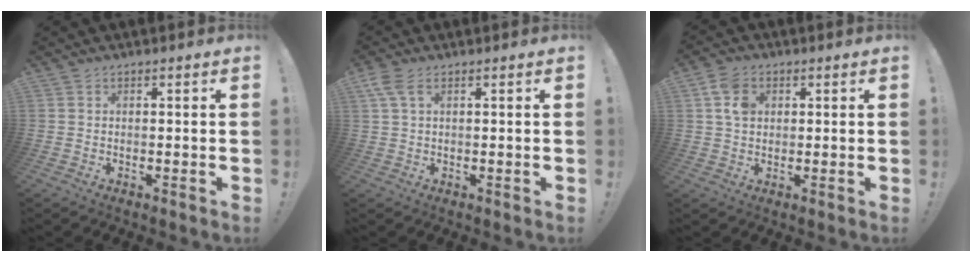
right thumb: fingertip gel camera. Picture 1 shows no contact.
{"total": 4.0, "force": [1.6, 2.0, 3.1], "torque": [-0.067, 0.002, 0.033]}
{"total": 7.2, "force": [1.9, 5.3, 4.5], "torque": [-0.084, 0.007, 0.039]}